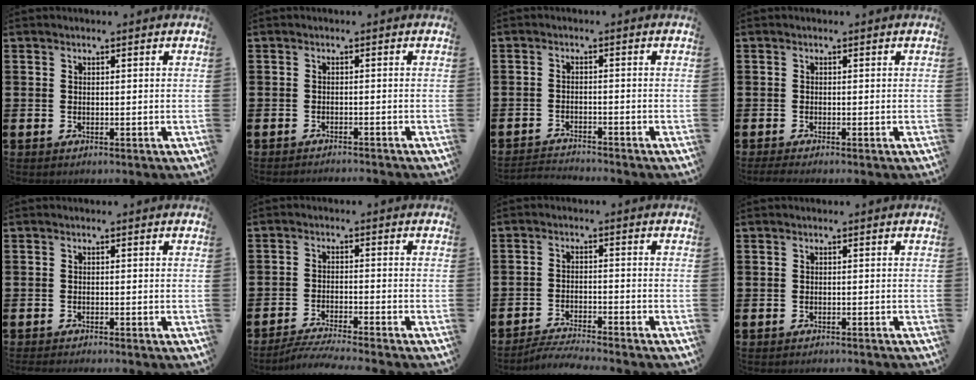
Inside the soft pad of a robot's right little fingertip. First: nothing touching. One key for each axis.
{"total": 0.9, "fx": -0.8, "fy": -0.2, "fz": 0.0, "tx": 0.000, "ty": 0.001, "tz": -0.018}
{"total": 1.9, "fx": -1.9, "fy": -0.2, "fz": 0.0, "tx": -0.003, "ty": 0.002, "tz": -0.040}
{"total": 0.8, "fx": -0.5, "fy": 0.0, "fz": 0.6, "tx": -0.009, "ty": -0.002, "tz": -0.009}
{"total": 0.7, "fx": -0.7, "fy": -0.1, "fz": 0.1, "tx": -0.002, "ty": -0.002, "tz": -0.013}
{"total": 3.3, "fx": -3.1, "fy": -0.3, "fz": 1.2, "tx": -0.017, "ty": -0.003, "tz": -0.060}
{"total": 3.0, "fx": -3.0, "fy": -0.3, "fz": 0.5, "tx": -0.009, "ty": 0.001, "tz": -0.061}
{"total": 0.5, "fx": -0.5, "fy": -0.1, "fz": 0.0, "tx": 0.001, "ty": -0.001, "tz": -0.011}